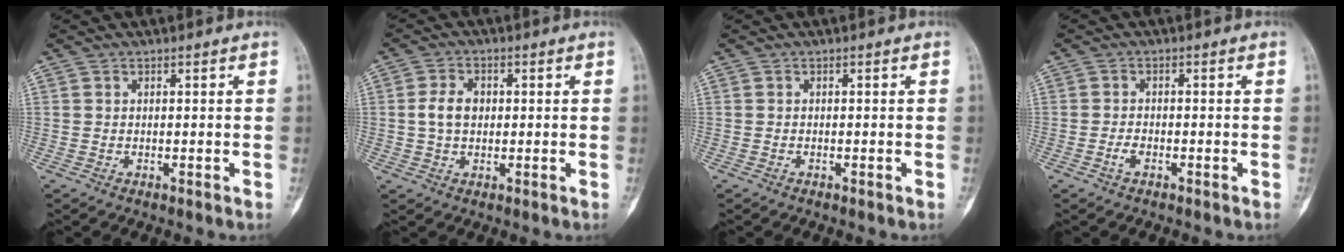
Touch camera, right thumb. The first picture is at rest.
{"total": 4.7, "force": [0.3, 3.3, 3.4], "torque": [-0.064, 0.009, 0.002]}
{"total": 0.0}
{"total": 1.8, "force": [-1.0, 0.9, 1.2], "torque": [-0.028, 0.007, -0.023]}